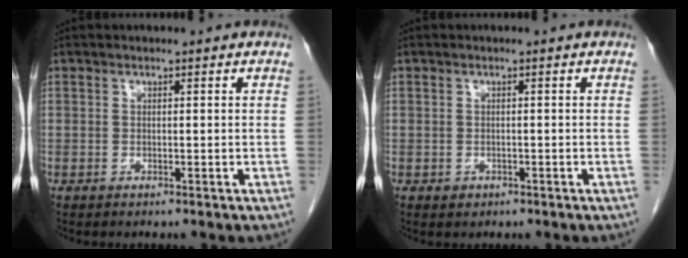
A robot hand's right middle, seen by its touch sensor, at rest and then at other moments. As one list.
[{"total": 1.0, "force": [-0.5, 0.8, 0.2], "torque": [-0.003, 0.003, -0.003]}]